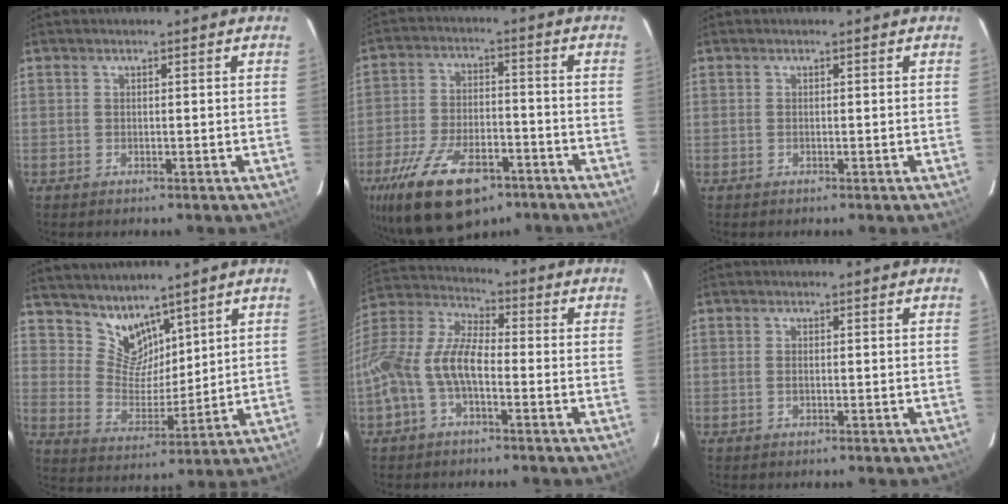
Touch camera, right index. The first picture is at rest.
{"total": 20.4, "force": [-12.8, 9.6, 12.7], "torque": [-0.273, -0.028, -0.208]}
{"total": 0.0}
{"total": 8.5, "force": [6.9, 4.4, 2.1], "torque": [-0.031, 0.001, 0.140]}
{"total": 12.8, "force": [-3.8, 5.8, 10.8], "torque": [-0.227, 0.011, -0.081]}
{"total": 0.8, "force": [-0.1, 0.4, 0.7], "torque": [-0.016, 0.001, -0.004]}